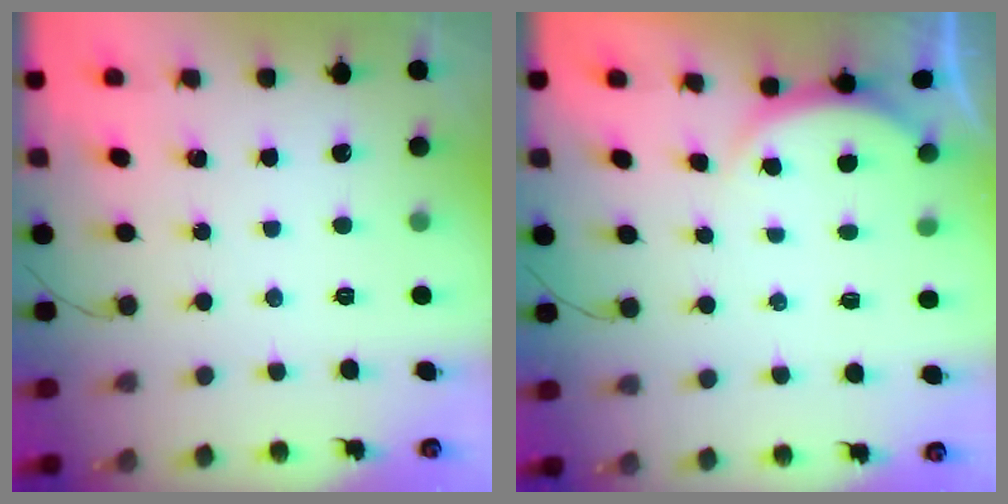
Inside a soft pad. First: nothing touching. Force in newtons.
{"total": 2.9, "press": 2.2, "slide": 1.8}